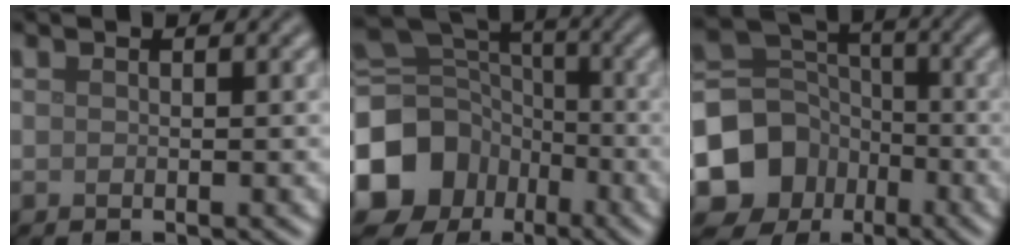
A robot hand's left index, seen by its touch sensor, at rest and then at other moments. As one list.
[{"total": 16.4, "force": [-7.1, 13.5, 6.0], "torque": [-0.158, -0.035, -0.141]}, {"total": 9.7, "force": [-4.0, 8.2, 3.1], "torque": [-0.089, -0.009, -0.087]}]